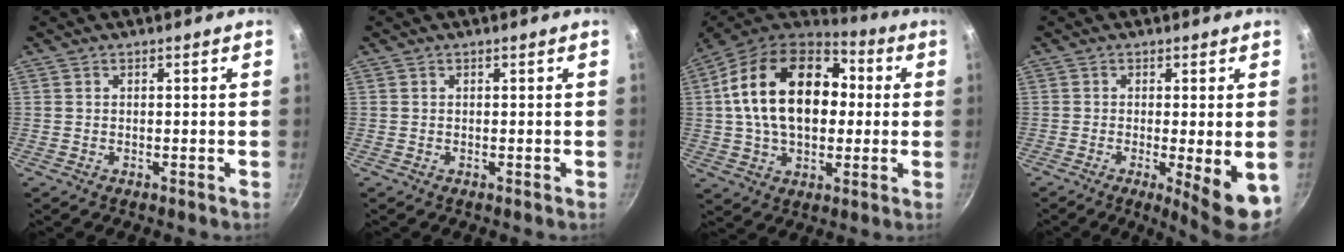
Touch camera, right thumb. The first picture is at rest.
{"total": 0.0}
{"total": 23.3, "force": [3.0, 15.3, 17.2], "torque": [-0.269, 0.030, 0.039]}
{"total": 8.6, "force": [-2.1, 1.6, 8.2], "torque": [-0.106, -0.010, -0.022]}